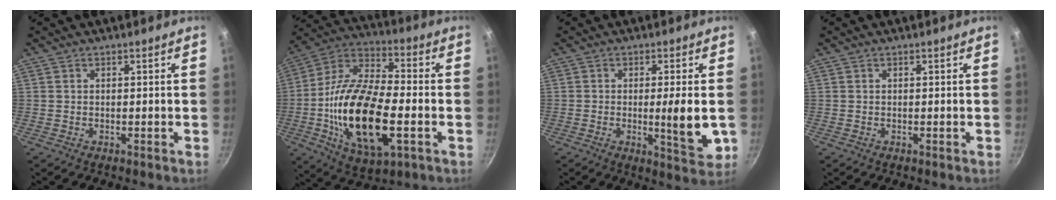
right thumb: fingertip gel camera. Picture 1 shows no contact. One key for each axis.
{"total": 23.2, "fx": -4.6, "fy": 10.4, "fz": 20.2, "tx": -0.380, "ty": 0.019, "tz": -0.093}
{"total": 8.0, "fx": -0.7, "fy": 1.5, "fz": 7.8, "tx": -0.114, "ty": -0.011, "tz": -0.009}
{"total": 0.0}